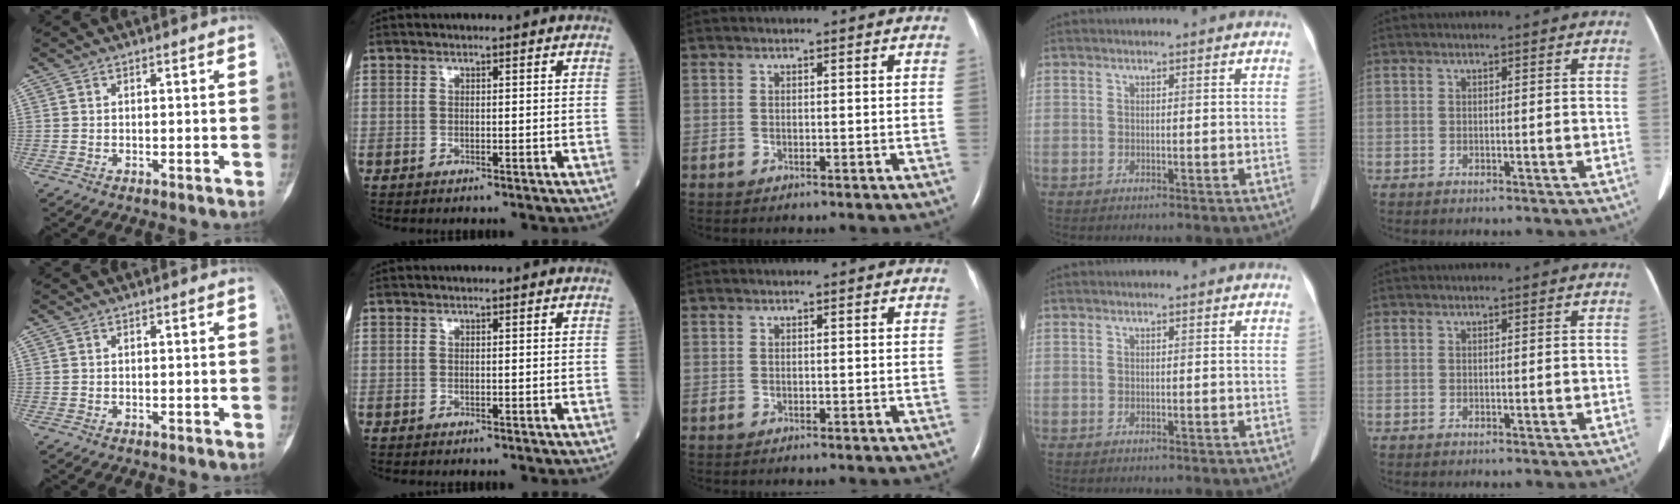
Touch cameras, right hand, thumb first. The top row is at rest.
{}